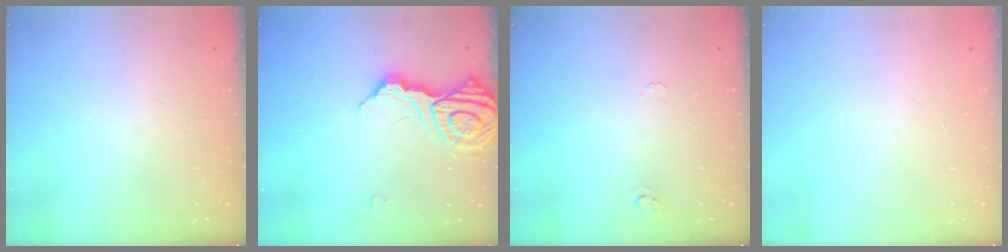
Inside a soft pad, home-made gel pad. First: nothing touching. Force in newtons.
{"total": 15.4, "press": 15.3, "slide": 1.5}
{"total": 4.9, "press": 4.9, "slide": 0.5}
{"total": 0.0}